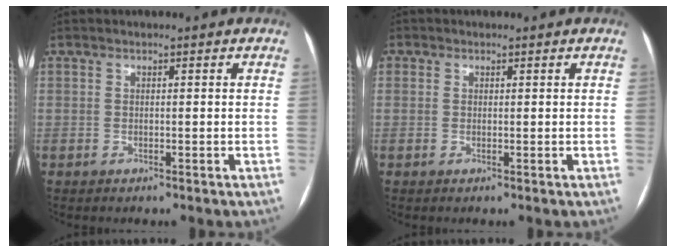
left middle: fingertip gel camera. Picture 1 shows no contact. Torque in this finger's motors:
{"motor_torque": [0.69, -0.45, 0.57, 0.09]}